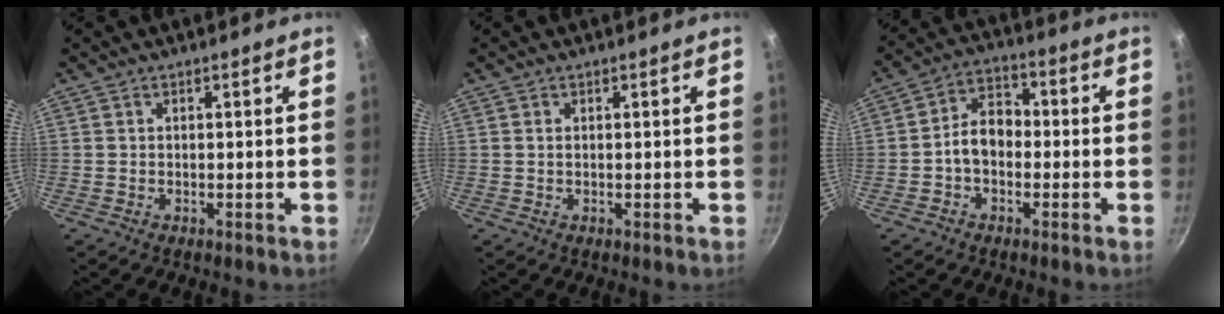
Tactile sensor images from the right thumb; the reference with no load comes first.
{"total": 0.7, "force": [0.2, 0.4, 0.5], "torque": [-0.010, 0.001, 0.003]}
{"total": 7.4, "force": [-1.4, 5.3, 5.0], "torque": [-0.054, 0.033, -0.038]}